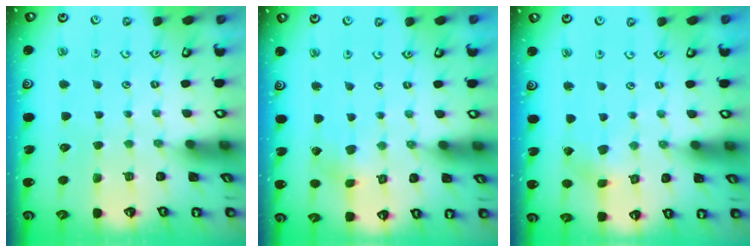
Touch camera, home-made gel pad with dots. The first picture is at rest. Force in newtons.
{"total": 2.1, "press": 2.1, "slide": 0.2}
{"total": 1.6, "press": 1.6, "slide": 0.1}